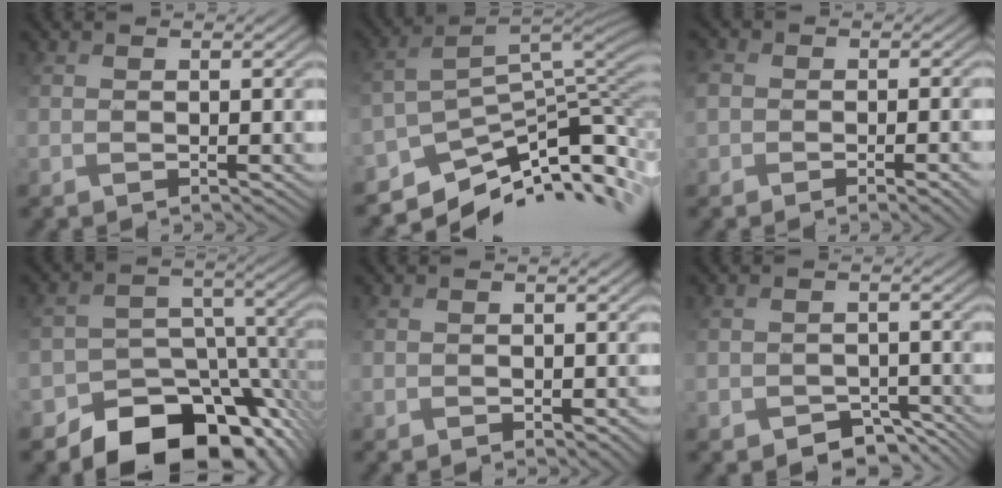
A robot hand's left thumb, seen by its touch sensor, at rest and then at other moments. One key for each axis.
{"total": 10.9, "fx": -8.4, "fy": 3.2, "fz": 6.1, "tx": -0.117, "ty": 0.002, "tz": -0.141}
{"total": 7.0, "fx": -2.7, "fy": 4.6, "fz": 4.5, "tx": -0.056, "ty": 0.006, "tz": -0.034}
{"total": 13.2, "fx": -8.9, "fy": 7.6, "fz": 6.0, "tx": -0.089, "ty": -0.019, "tz": -0.138}
{"total": 2.7, "fx": -1.4, "fy": 1.9, "fz": 1.3, "tx": -0.014, "ty": -0.003, "tz": -0.012}
{"total": 3.7, "fx": -2.8, "fy": 2.4, "fz": 0.7, "tx": -0.008, "ty": -0.004, "tz": -0.041}